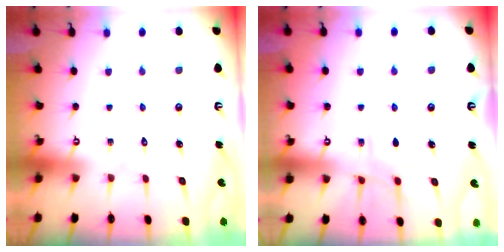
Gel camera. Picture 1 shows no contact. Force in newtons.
{"total": 5.4, "press": 5.4, "slide": 0.6}